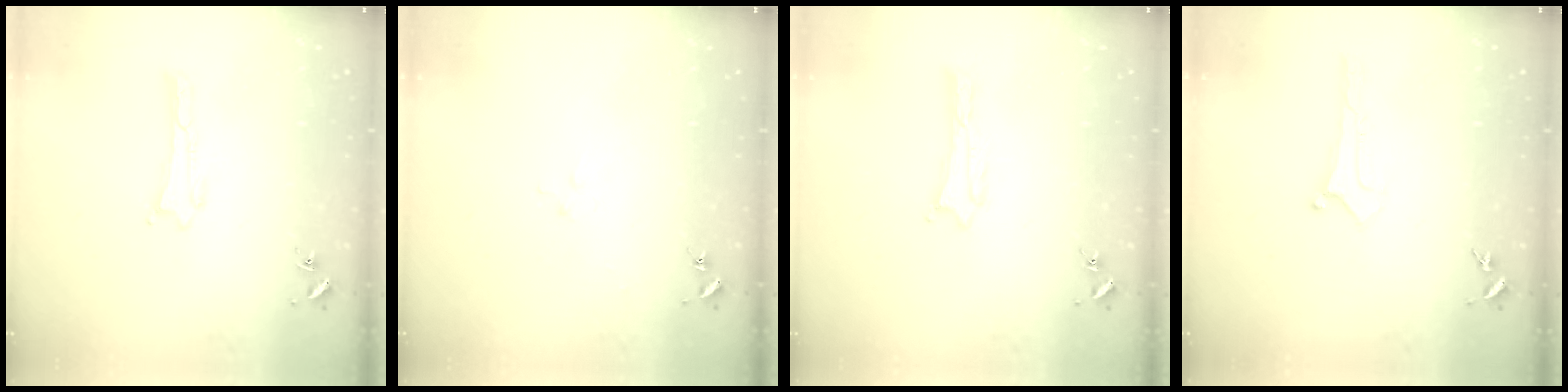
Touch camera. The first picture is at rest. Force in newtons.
{"total": 2.5, "press": 2.5, "slide": 0.3}
{"total": 0.0}
{"total": 0.0}